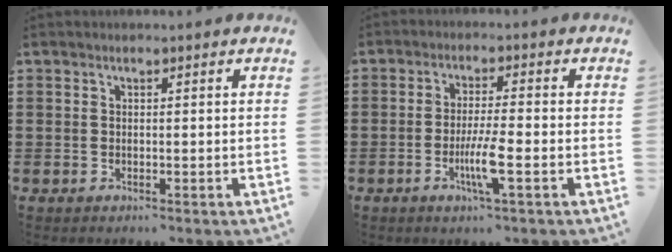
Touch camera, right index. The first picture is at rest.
{"total": 5.6, "force": [-2.1, 0.4, 5.2], "torque": [-0.100, -0.016, -0.037]}